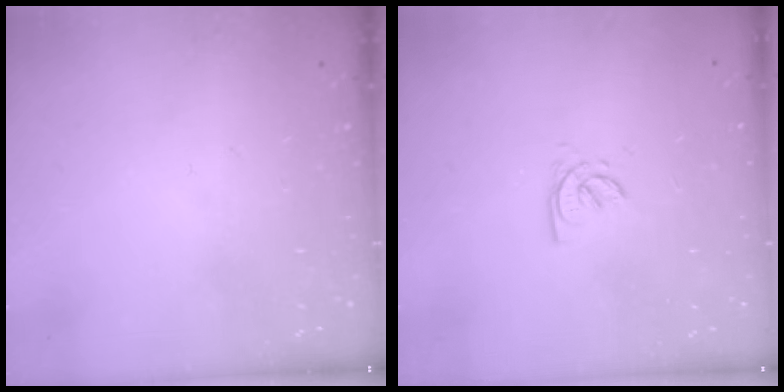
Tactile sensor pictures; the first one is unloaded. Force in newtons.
{"total": 1.6, "press": 1.6, "slide": 0.3}